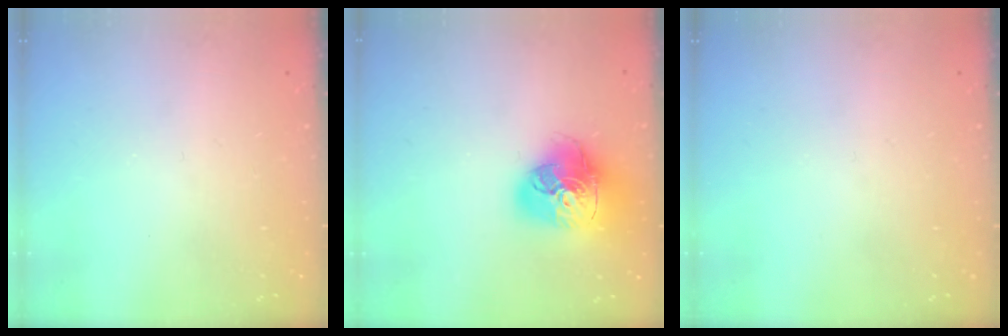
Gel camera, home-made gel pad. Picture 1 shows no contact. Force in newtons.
{"total": 20.5, "press": 20.4, "slide": 2.4}
{"total": 0.0}